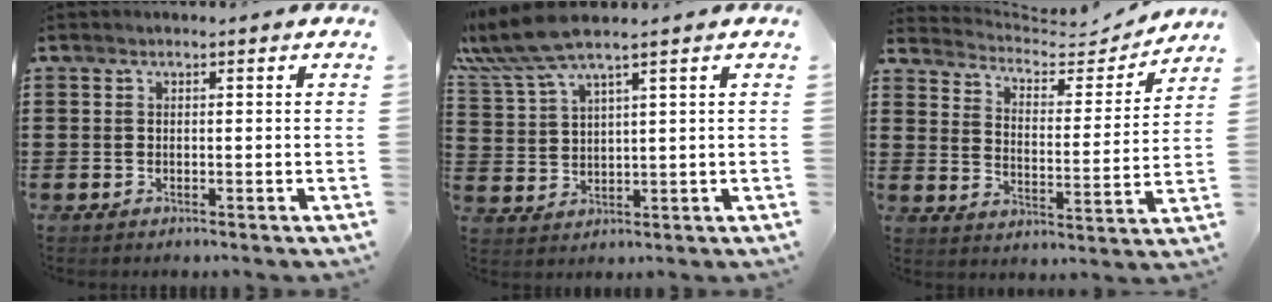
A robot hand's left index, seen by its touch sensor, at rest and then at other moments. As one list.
[{"total": 6.3, "force": [4.8, 0.6, 4.1], "torque": [-0.103, -0.013, 0.082]}, {"total": 4.7, "force": [4.4, 1.3, 1.0], "torque": [-0.038, -0.035, 0.069]}]